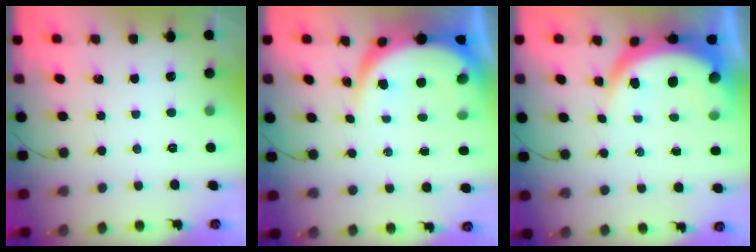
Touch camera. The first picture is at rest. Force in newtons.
{"total": 8.8, "press": 8.7, "slide": 0.8}
{"total": 9.6, "press": 9.6, "slide": 1.1}